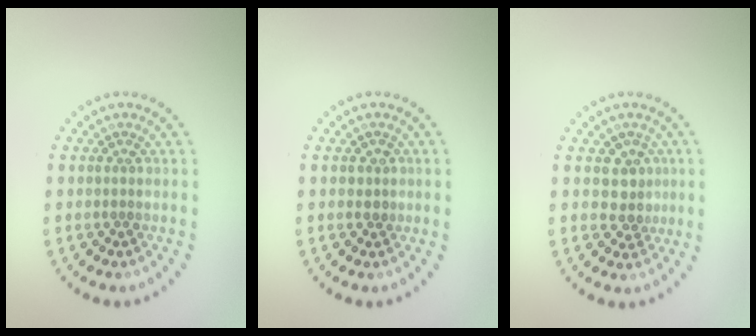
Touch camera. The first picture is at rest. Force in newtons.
{"total": 0.9, "press": 0.9, "slide": 0.2}
{"total": 2.2, "press": 1.9, "slide": 1.2}